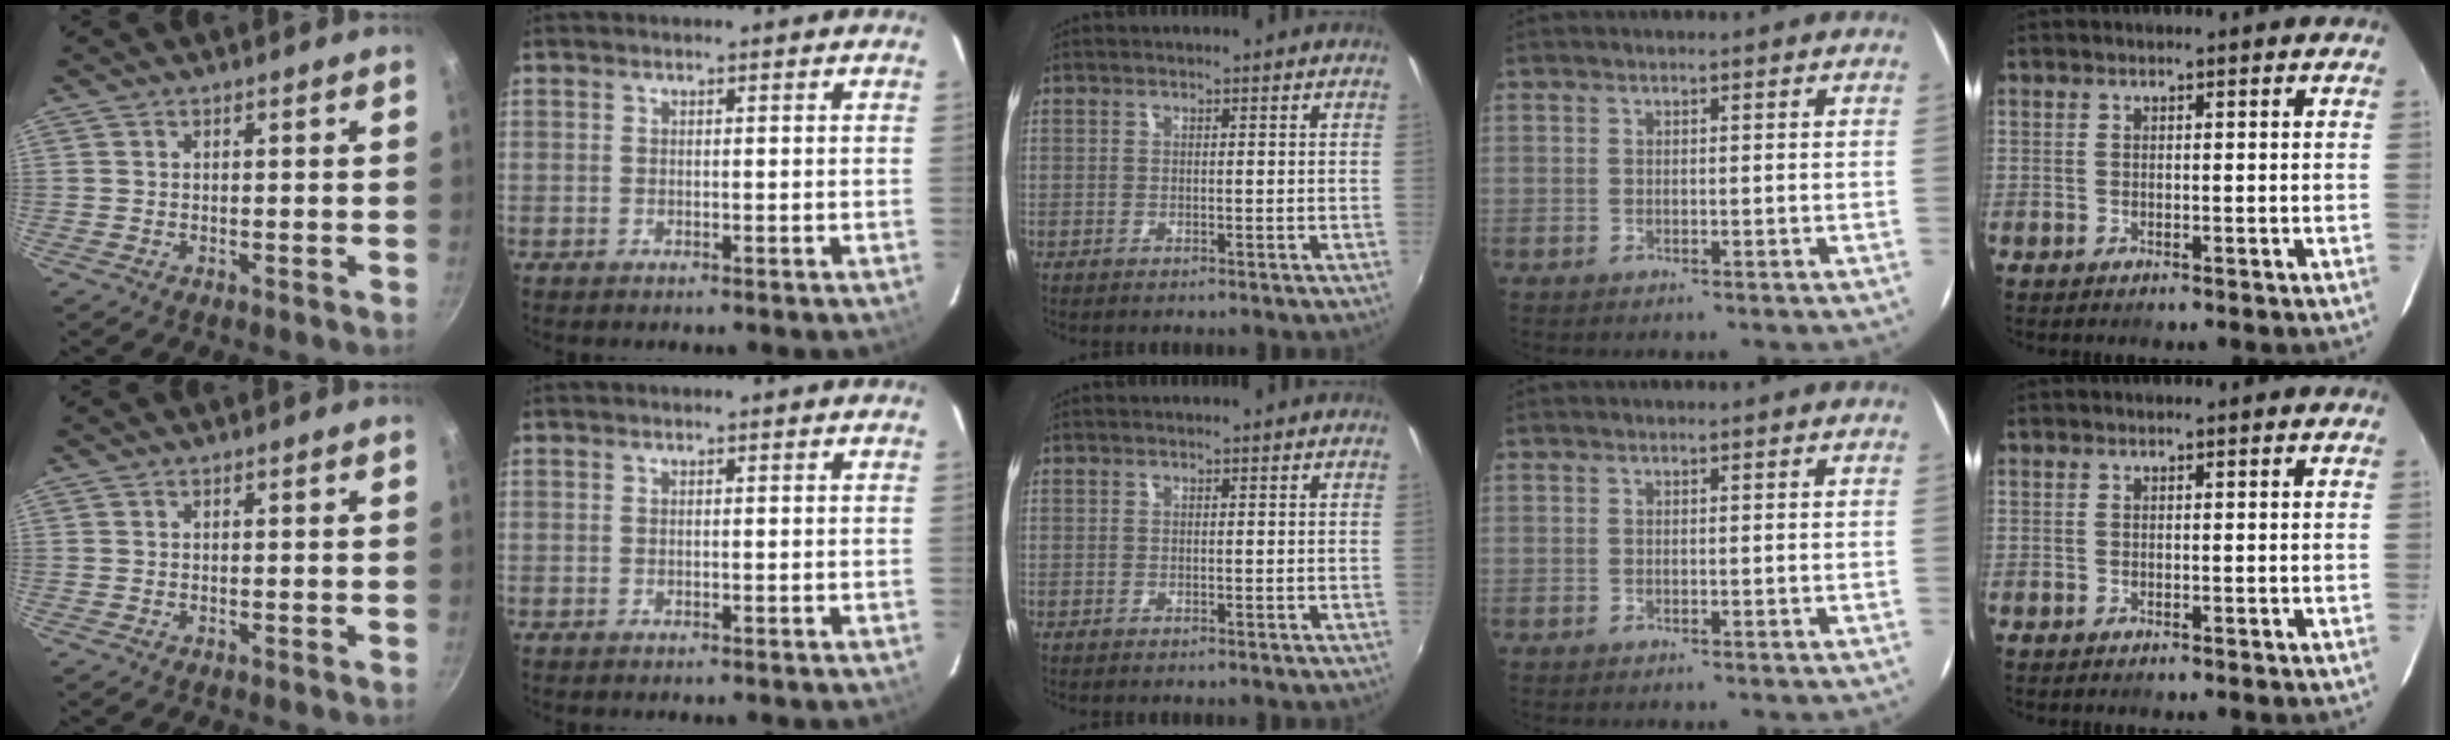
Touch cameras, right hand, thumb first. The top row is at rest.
{}